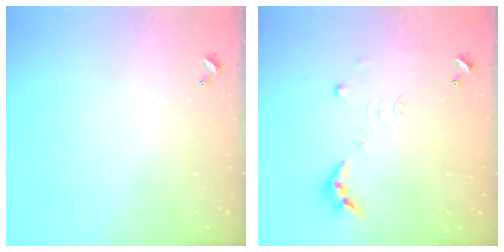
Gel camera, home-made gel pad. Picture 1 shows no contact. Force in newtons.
{"total": 8.7, "press": 8.7, "slide": 0.8}